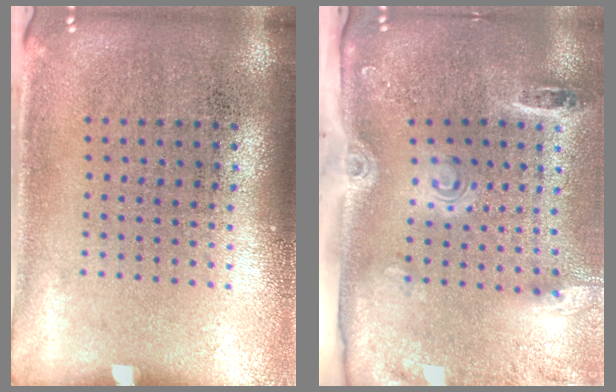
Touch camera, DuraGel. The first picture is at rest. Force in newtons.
{"total": 2.9, "press": 2.0, "slide": 2.1}